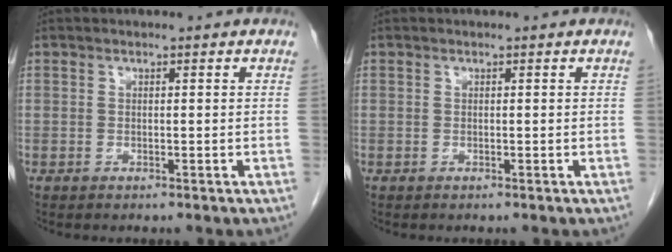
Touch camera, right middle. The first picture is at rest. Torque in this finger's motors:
{"motor_torque": [0.00, 0.00, 0.00, 0.00]}